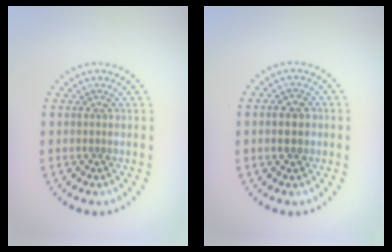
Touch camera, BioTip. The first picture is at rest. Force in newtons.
{"total": 2.4, "press": 2.4, "slide": 0.3}